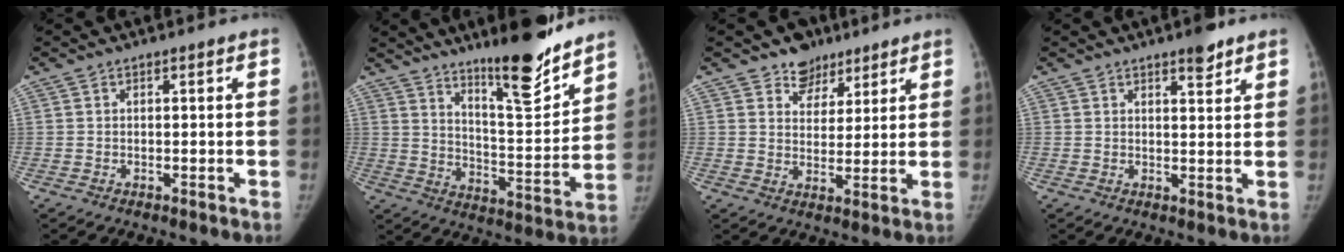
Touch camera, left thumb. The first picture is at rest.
{"total": 16.6, "force": [13.0, 3.1, 9.9], "torque": [-0.115, -0.101, 0.210]}
{"total": 6.8, "force": [4.9, 4.6, 1.0], "torque": [0.015, -0.030, 0.079]}
{"total": 4.1, "force": [3.0, 1.2, 2.5], "torque": [-0.025, -0.019, 0.042]}